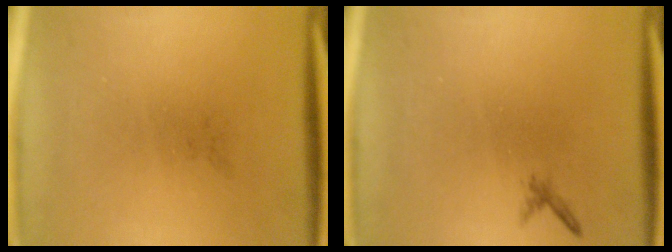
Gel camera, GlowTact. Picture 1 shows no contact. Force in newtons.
{"total": 0.6}